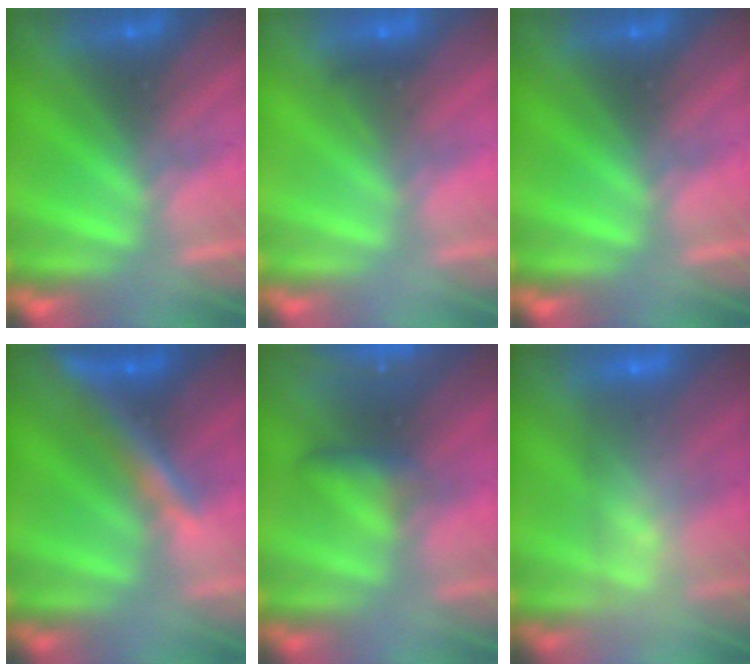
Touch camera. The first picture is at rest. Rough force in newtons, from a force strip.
{"total": 1.8}
{"total": 0.0}
{"total": 7.5}
{"total": 7.2}
{"total": 6.2}